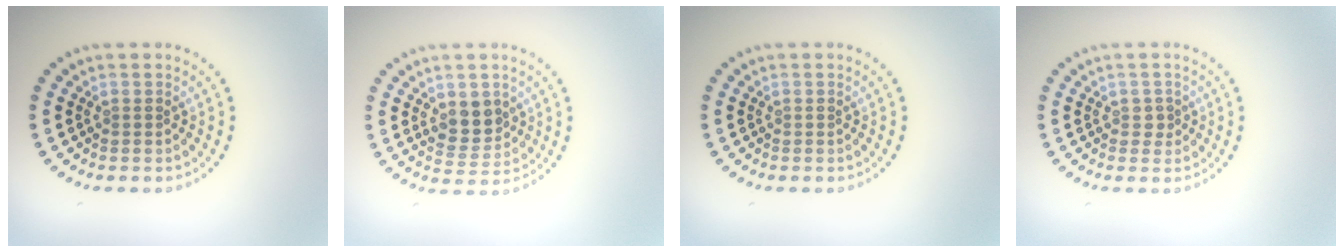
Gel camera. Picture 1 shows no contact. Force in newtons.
{"total": 3.4, "press": 3.3, "slide": 1.1}
{"total": 0.0}
{"total": 0.9, "press": 0.9, "slide": 0.2}